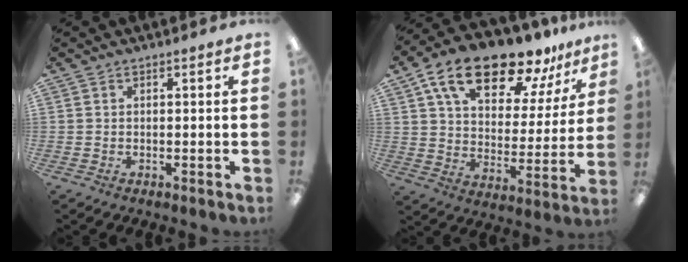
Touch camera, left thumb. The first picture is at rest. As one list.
[{"total": 18.7, "force": [13.9, 7.4, 10.1], "torque": [-0.178, -0.078, 0.242]}]